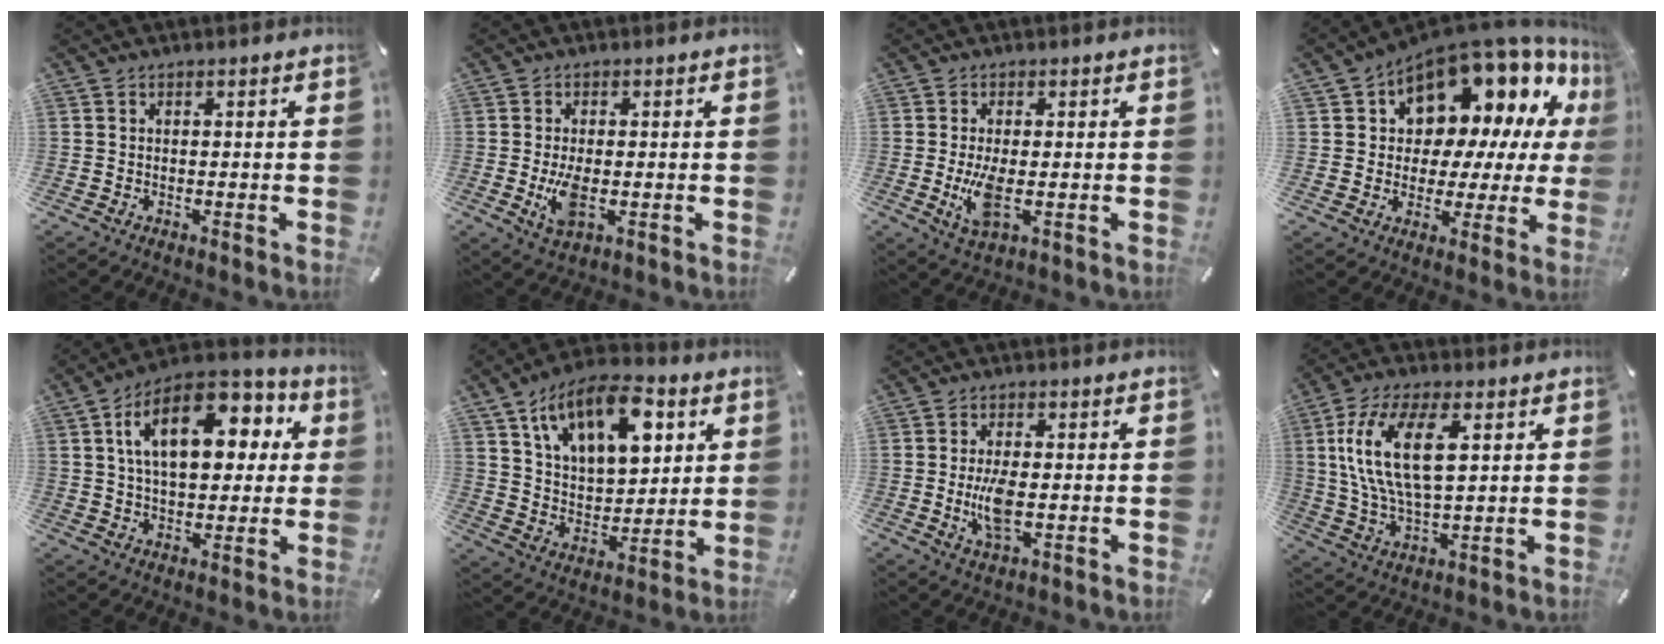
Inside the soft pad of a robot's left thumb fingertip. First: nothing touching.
{"total": 6.2, "force": [-0.7, 3.1, 5.3], "torque": [-0.123, -0.008, -0.015]}
{"total": 6.9, "force": [-0.7, 2.7, 6.3], "torque": [-0.147, -0.016, -0.014]}
{"total": 14.7, "force": [9.8, 8.4, 6.9], "torque": [-0.101, -0.095, 0.168]}
{"total": 17.3, "force": [5.5, 10.0, 13.0], "torque": [-0.224, -0.002, 0.089]}
{"total": 17.1, "force": [9.1, 9.9, 10.6], "torque": [-0.181, -0.032, 0.160]}
{"total": 6.8, "force": [-0.7, 2.6, 6.3], "torque": [-0.141, -0.012, -0.017]}
{"total": 15.0, "force": [4.9, 6.9, 12.4], "torque": [-0.266, 0.001, 0.083]}